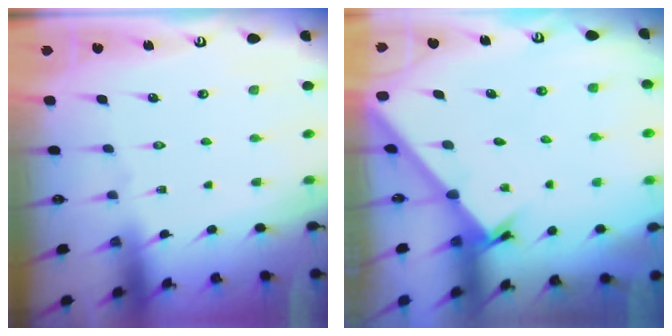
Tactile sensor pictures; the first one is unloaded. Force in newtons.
{"total": 1.8, "press": 1.8, "slide": 0.2}